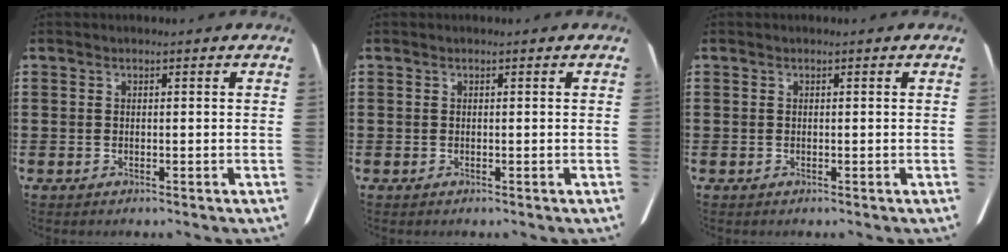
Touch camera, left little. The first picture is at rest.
{"total": 0.0}
{"total": 0.0}